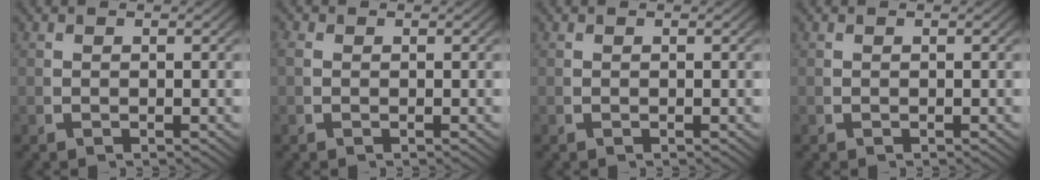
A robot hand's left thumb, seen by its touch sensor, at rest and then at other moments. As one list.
[{"total": 0.6, "force": [0.1, 0.5, 0.3], "torque": [-0.012, -0.006, 0.006]}, {"total": 0.0}, {"total": 0.0}]